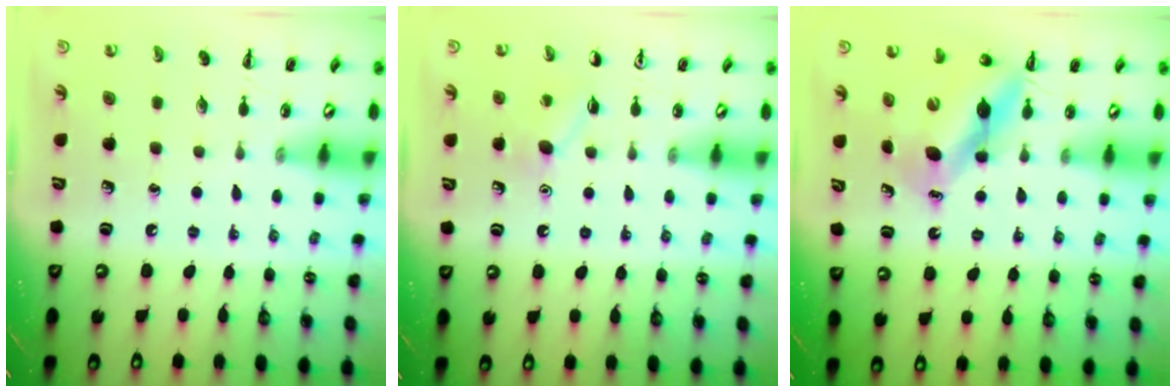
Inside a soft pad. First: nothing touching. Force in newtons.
{"total": 6.4, "press": 6.1, "slide": 1.9}
{"total": 10.4, "press": 10.0, "slide": 2.7}